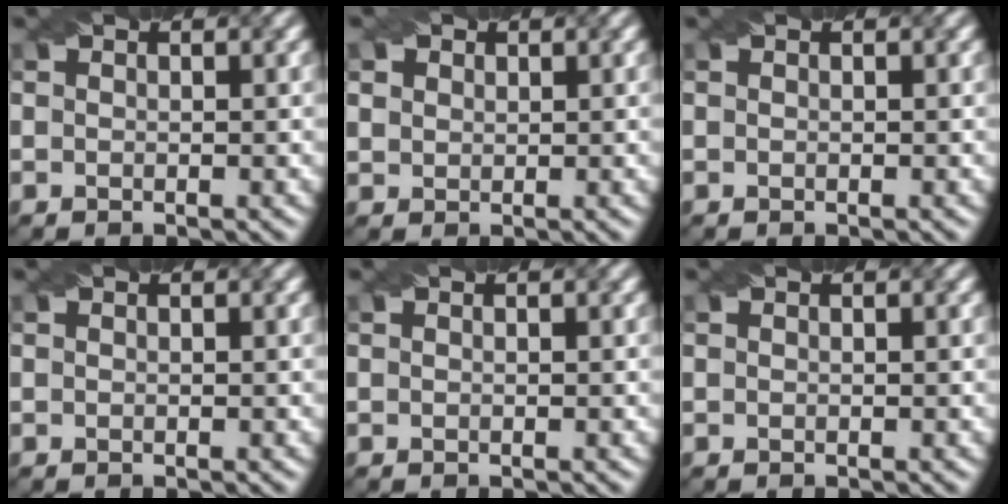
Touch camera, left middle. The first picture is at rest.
{"total": 2.6, "force": [1.5, 1.9, 0.9], "torque": [-0.031, 0.005, 0.033]}
{"total": 0.0}
{"total": 0.0}
{"total": 0.0}
{"total": 0.0}